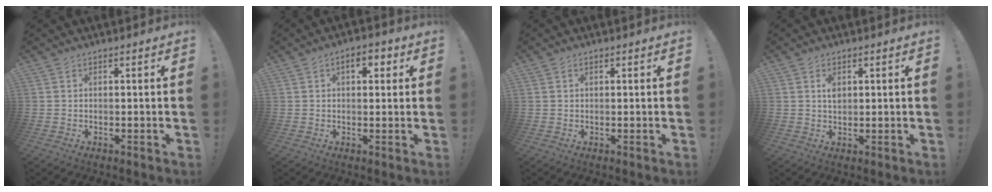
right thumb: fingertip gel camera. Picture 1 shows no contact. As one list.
[{"total": 4.8, "force": [1.6, 2.8, 3.6], "torque": [-0.036, -0.002, 0.019]}, {"total": 0.8, "force": [0.4, 0.6, 0.3], "torque": [-0.007, 0.004, 0.008]}, {"total": 2.7, "force": [0.9, 1.8, 1.8], "torque": [-0.016, -0.005, 0.010]}]